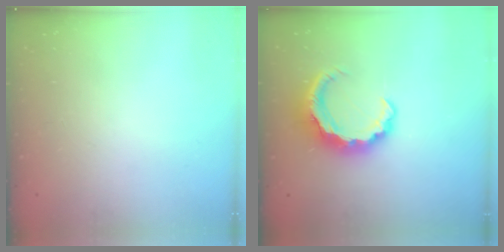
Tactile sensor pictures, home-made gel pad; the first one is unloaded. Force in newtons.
{"total": 8.0, "press": 7.8, "slide": 1.3}